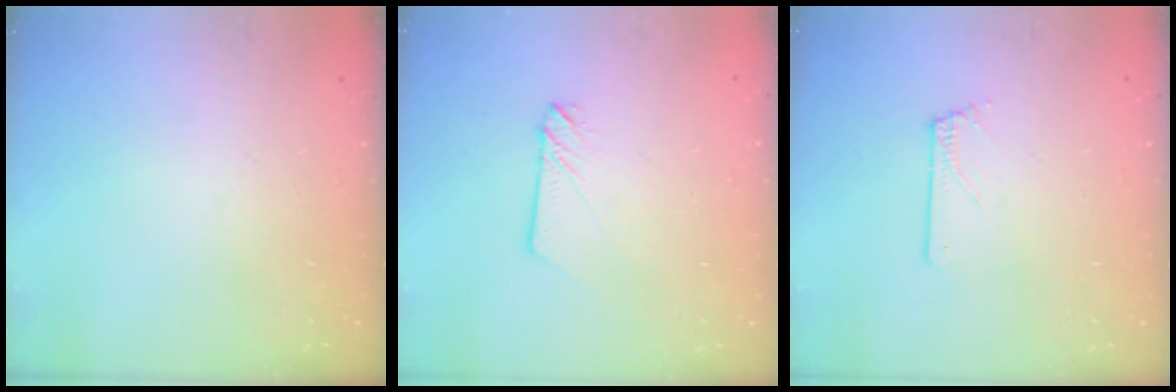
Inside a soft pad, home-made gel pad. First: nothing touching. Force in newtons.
{"total": 2.1, "press": 2.1, "slide": 0.1}
{"total": 0.0}